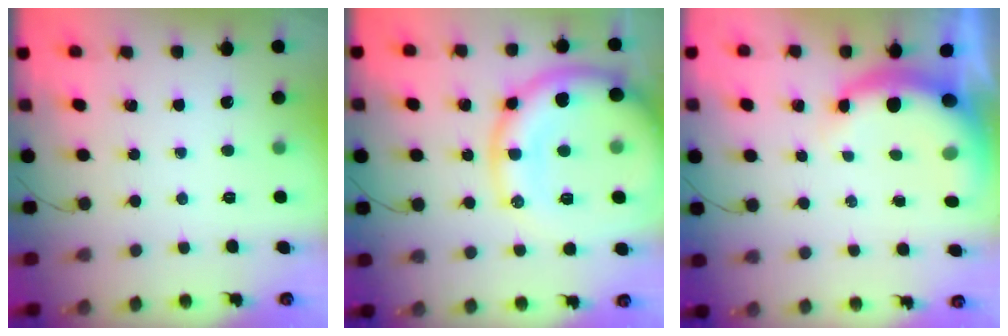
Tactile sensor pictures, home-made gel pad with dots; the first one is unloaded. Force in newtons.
{"total": 21.7, "press": 21.7, "slide": 1.4}
{"total": 8.9, "press": 8.7, "slide": 1.8}